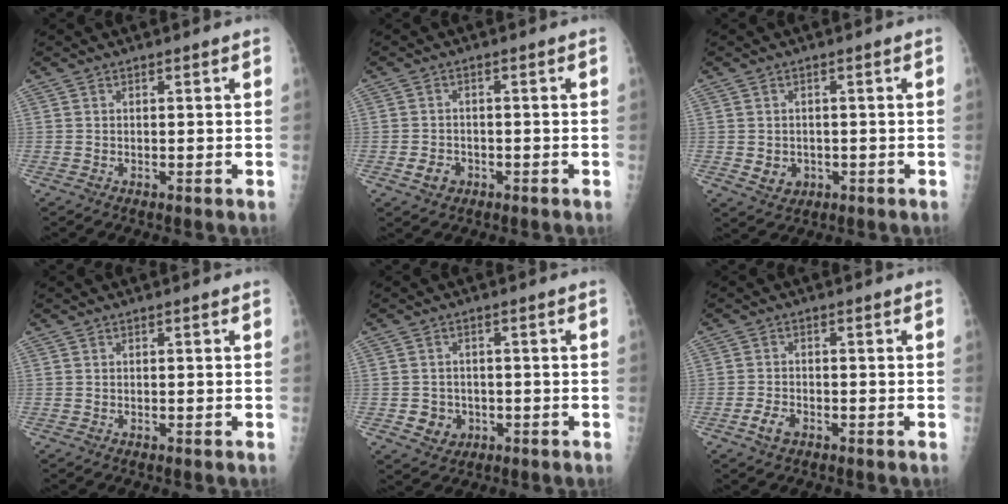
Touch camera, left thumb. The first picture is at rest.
{"total": 3.1, "force": [-1.2, 2.5, 1.3], "torque": [-0.016, 0.007, -0.018]}
{"total": 3.4, "force": [-0.5, 3.0, 1.6], "torque": [-0.013, -0.001, 0.003]}
{"total": 0.0}
{"total": 4.3, "force": [-1.0, 3.9, 1.4], "torque": [-0.004, 0.006, -0.008]}
{"total": 3.1, "force": [-1.6, 1.8, 1.8], "torque": [-0.036, 0.007, -0.028]}